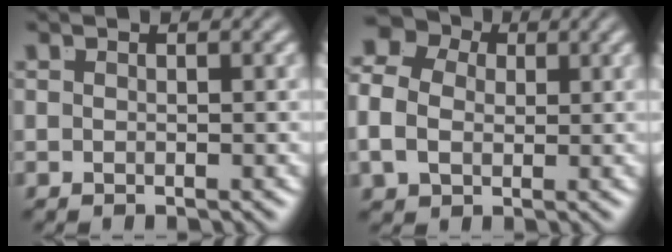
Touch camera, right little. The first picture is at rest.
{"total": 10.2, "force": [3.2, 8.3, 5.0], "torque": [-0.103, 0.009, 0.035]}